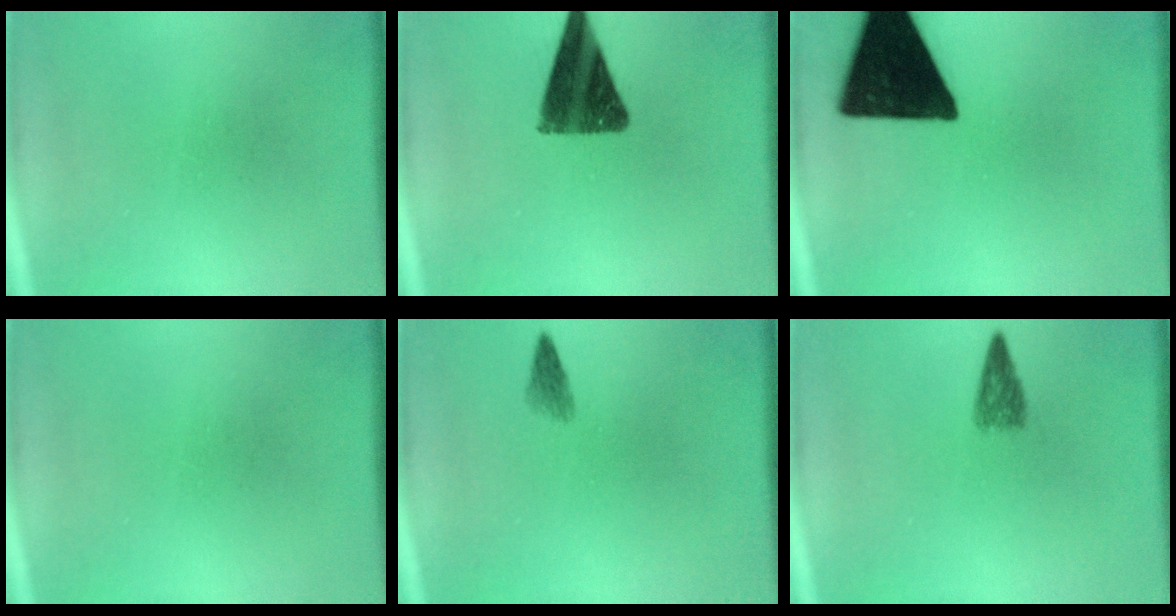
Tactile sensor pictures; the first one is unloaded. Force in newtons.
{"total": 12.2}
{"total": 19.0}
{"total": 0.0}
{"total": 1.5}
{"total": 2.5}